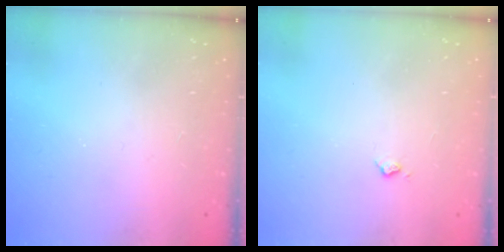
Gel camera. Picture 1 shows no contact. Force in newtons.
{"total": 3.4, "press": 3.4, "slide": 0.6}